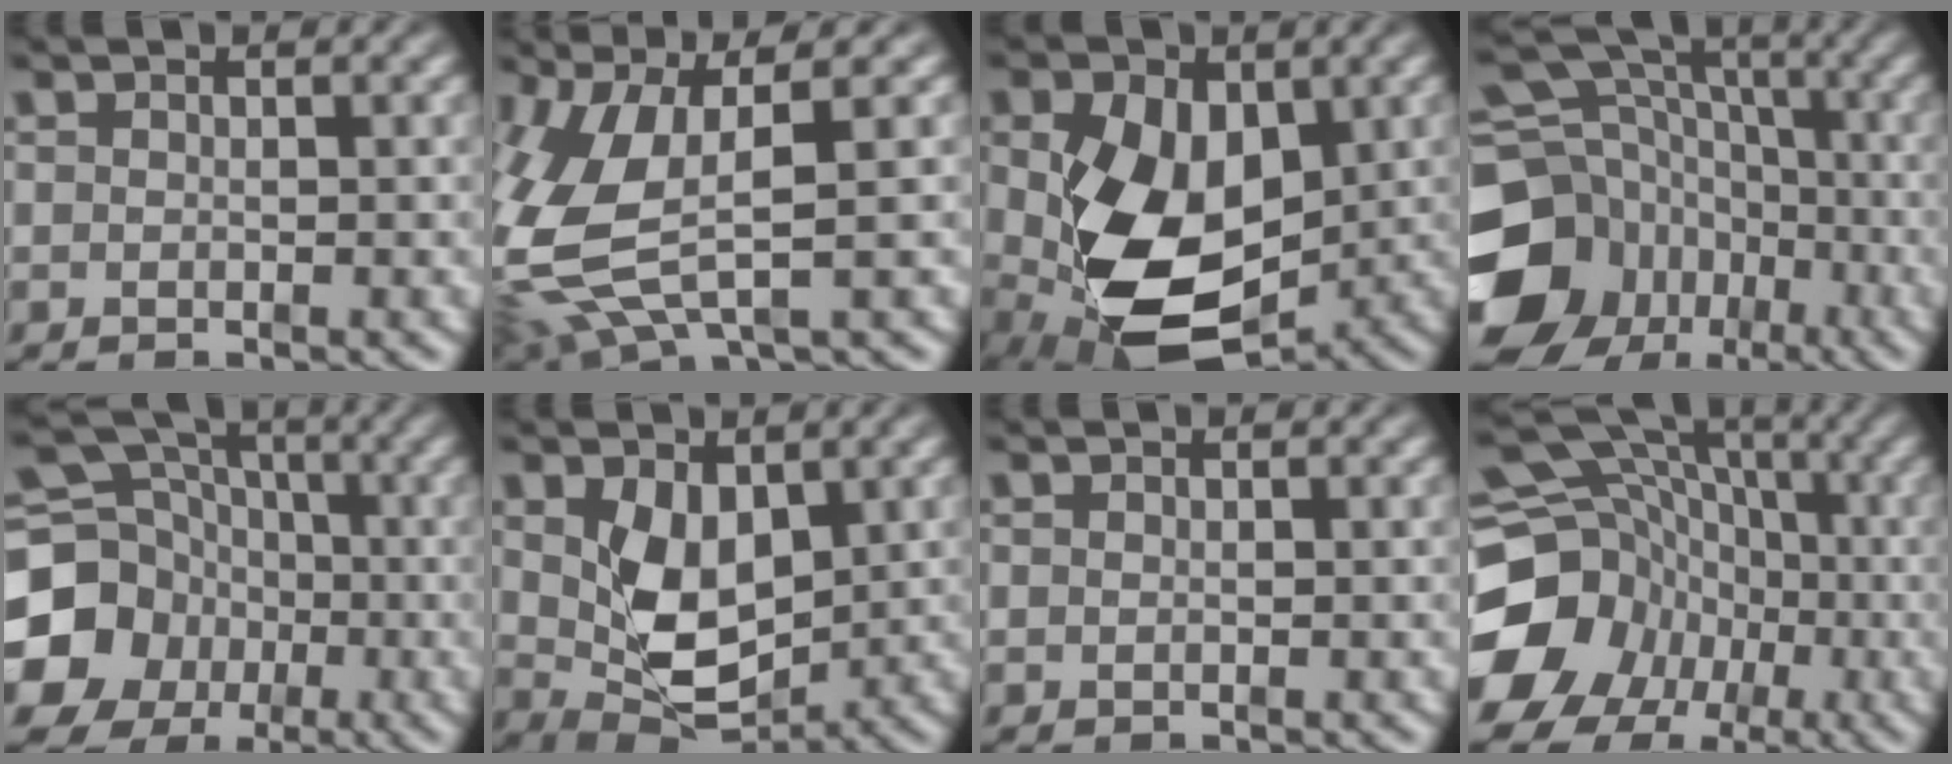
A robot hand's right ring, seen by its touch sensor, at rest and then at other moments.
{"total": 9.1, "force": [-0.3, 5.9, 6.9], "torque": [-0.175, -0.024, 0.009]}
{"total": 12.5, "force": [-2.1, 8.1, 9.3], "torque": [-0.192, -0.063, -0.004]}
{"total": 16.1, "force": [-3.4, 13.6, 7.9], "torque": [-0.144, -0.060, -0.047]}
{"total": 18.4, "force": [-2.5, 16.8, 7.2], "torque": [-0.155, -0.066, -0.046]}
{"total": 6.6, "force": [-0.1, 4.3, 5.0], "torque": [-0.102, -0.038, 0.016]}
{"total": 0.0}
{"total": 17.7, "force": [-1.2, 15.7, 8.1], "torque": [-0.160, -0.046, -0.025]}